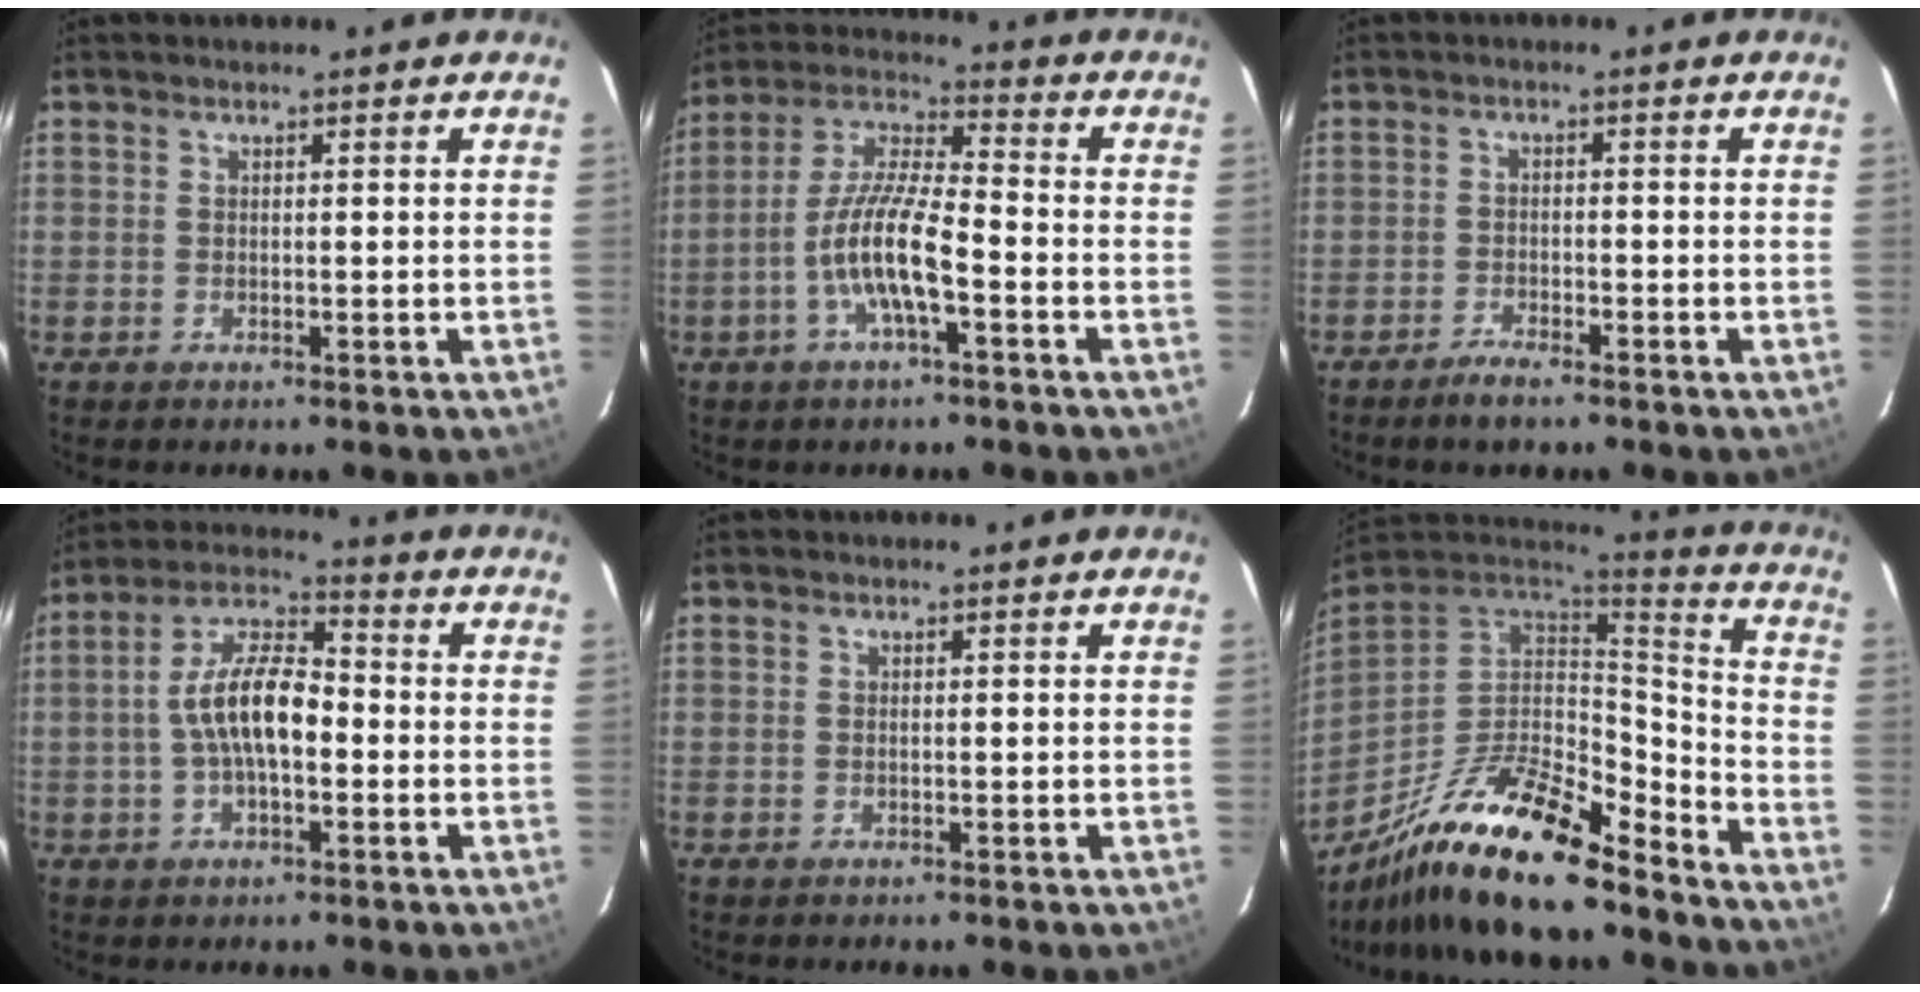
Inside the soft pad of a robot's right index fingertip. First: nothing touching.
{"total": 11.1, "force": [-4.3, 2.3, 10.0], "torque": [-0.208, 0.000, -0.084]}
{"total": 3.4, "force": [-2.8, 0.8, 1.8], "torque": [-0.052, -0.002, -0.056]}
{"total": 10.6, "force": [-1.4, 4.5, 9.5], "torque": [-0.189, 0.018, -0.028]}
{"total": 0.0}
{"total": 24.7, "force": [-17.9, 6.9, 15.7], "torque": [-0.292, -0.029, -0.303]}